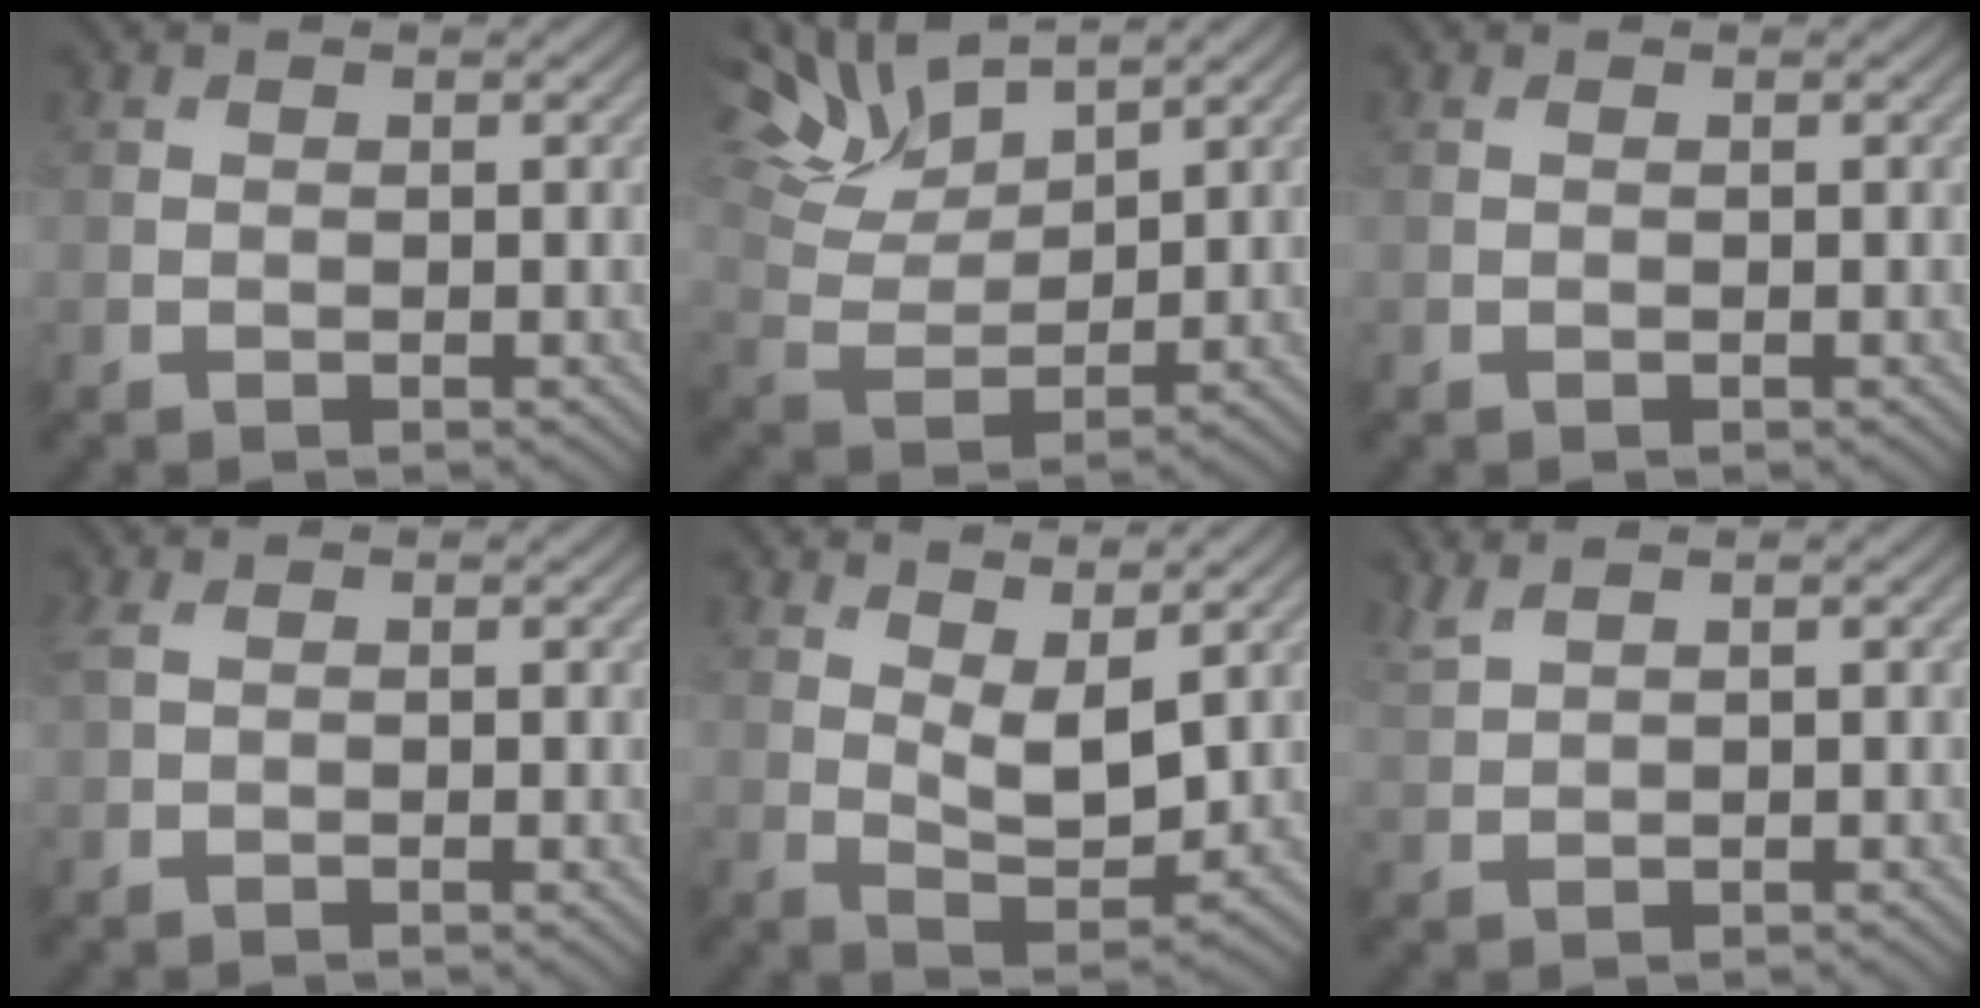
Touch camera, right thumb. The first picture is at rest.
{"total": 8.7, "force": [7.0, 2.3, 4.6], "torque": [-0.113, 0.011, 0.134]}
{"total": 0.0}
{"total": 2.0, "force": [0.6, 0.7, 1.8], "torque": [-0.044, 0.002, 0.013]}
{"total": 5.4, "force": [2.9, 2.2, 4.1], "torque": [-0.082, -0.009, 0.052]}
{"total": 2.0, "force": [1.7, 0.3, 1.0], "torque": [-0.027, 0.007, 0.042]}